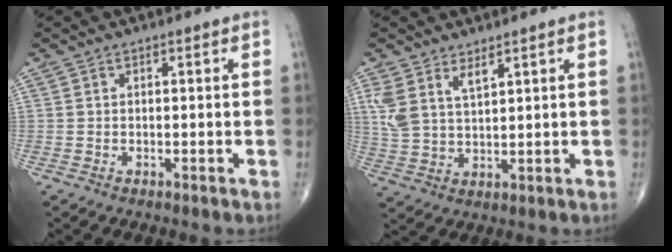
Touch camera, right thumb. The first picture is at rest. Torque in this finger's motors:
{"motor_torque": [-0.02, 0.18, 0.63, 0.48, 0.21]}